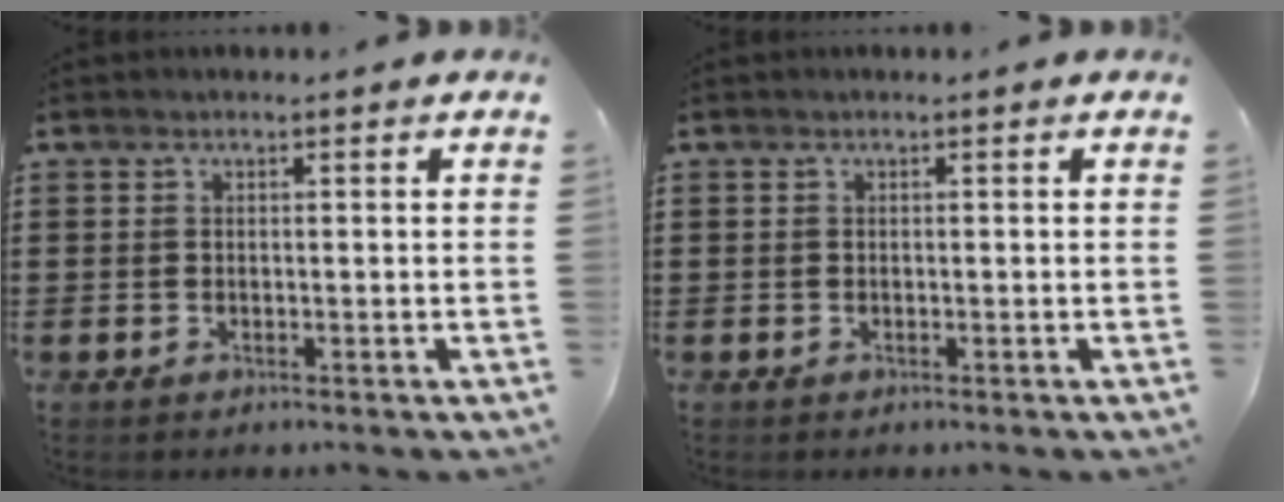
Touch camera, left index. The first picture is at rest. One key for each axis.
{"total": 0.0}